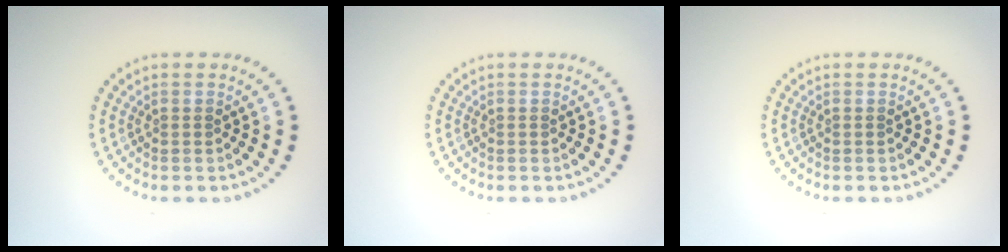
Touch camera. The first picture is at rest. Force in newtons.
{"total": 0.0}
{"total": 0.0}